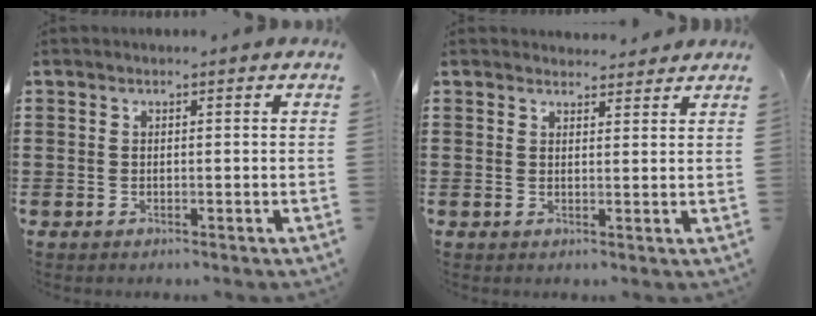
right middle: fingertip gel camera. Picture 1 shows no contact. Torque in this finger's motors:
{"motor_torque": [-0.03, -0.08, -0.04, -0.04]}